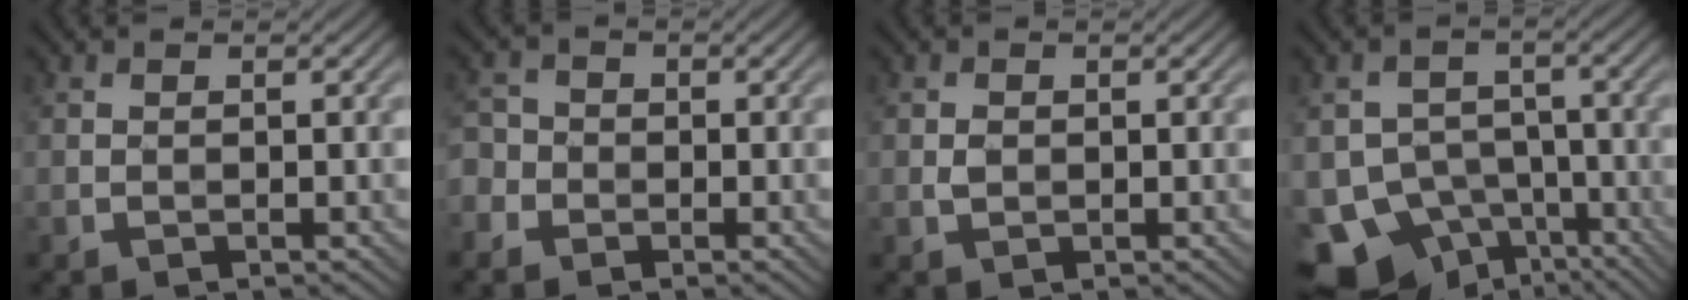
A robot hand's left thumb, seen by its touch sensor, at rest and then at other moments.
{"total": 2.6, "force": [-1.3, 2.2, 0.3], "torque": [-0.014, 0.002, -0.038]}
{"total": 1.0, "force": [0.0, 0.8, 0.5], "torque": [-0.013, 0.000, -0.001]}
{"total": 11.8, "force": [-7.6, 8.3, 3.6], "torque": [-0.083, -0.019, -0.114]}